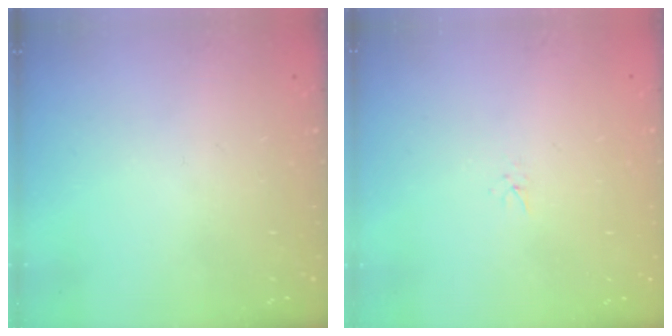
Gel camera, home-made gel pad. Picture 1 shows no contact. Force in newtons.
{"total": 1.6, "press": 1.6, "slide": 0.2}